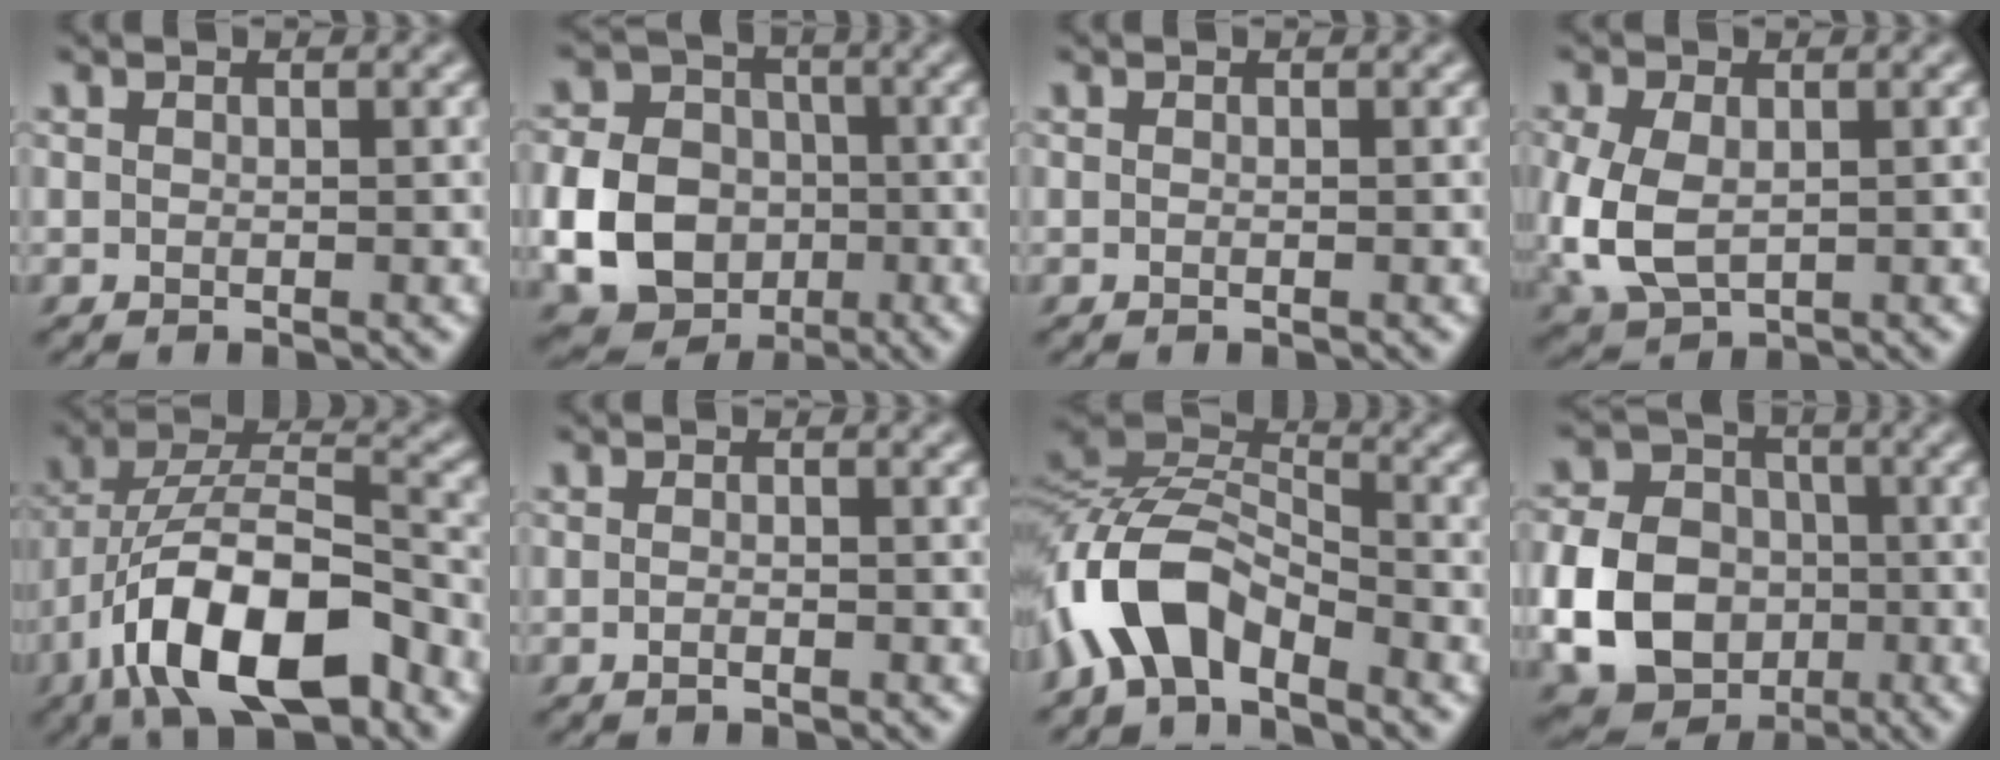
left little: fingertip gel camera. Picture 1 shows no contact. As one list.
[{"total": 8.7, "force": [-2.0, 7.1, 4.7], "torque": [-0.103, -0.008, -0.042]}, {"total": 0.0}, {"total": 6.1, "force": [-0.6, 4.1, 4.5], "torque": [-0.124, -0.007, -0.007]}, {"total": 12.8, "force": [-7.0, 4.9, 9.5], "torque": [-0.168, 0.009, -0.127]}, {"total": 0.9, "force": [-0.6, 0.3, 0.6], "torque": [-0.015, 0.002, -0.011]}, {"total": 7.5, "force": [-4.2, 3.7, 4.9], "torque": [-0.100, 0.012, -0.094]}, {"total": 9.8, "force": [-2.4, 7.8, 5.4], "torque": [-0.122, -0.008, -0.052]}]